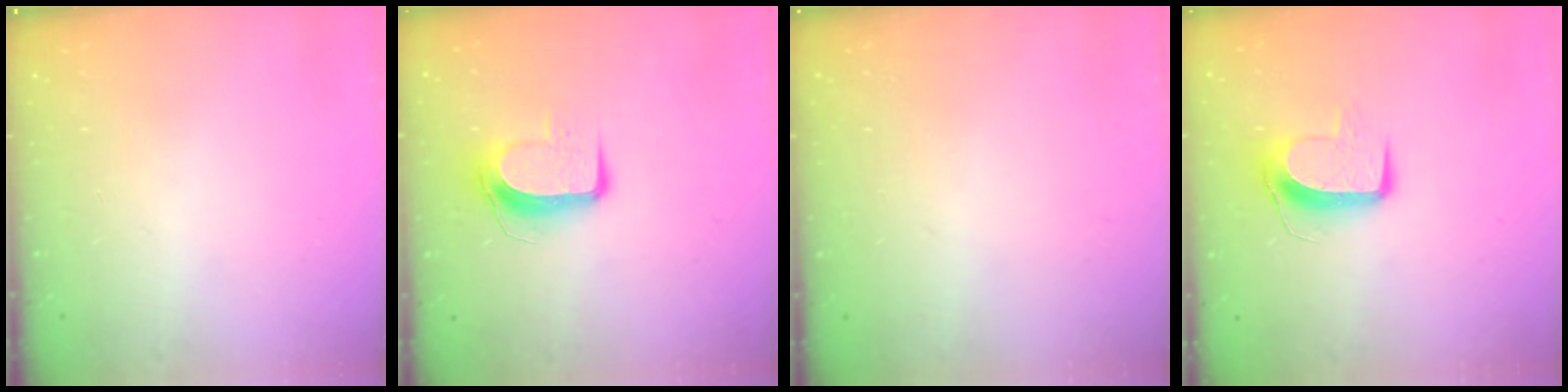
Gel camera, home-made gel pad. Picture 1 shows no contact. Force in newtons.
{"total": 10.0, "press": 10.0, "slide": 1.0}
{"total": 0.0}
{"total": 9.6, "press": 9.6, "slide": 0.2}